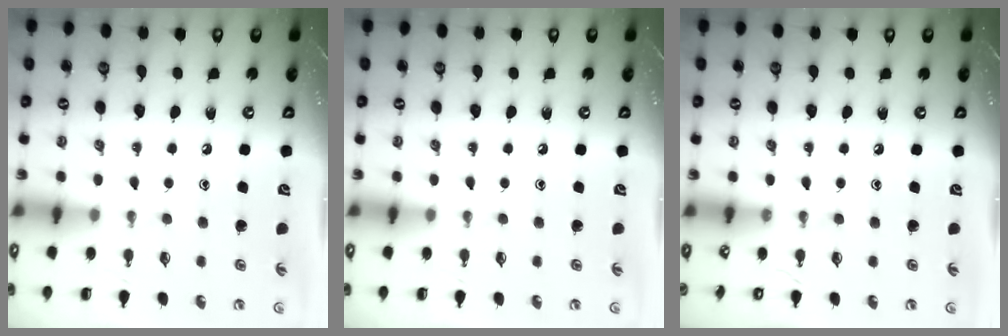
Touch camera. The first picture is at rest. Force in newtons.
{"total": 0.0}
{"total": 0.0}